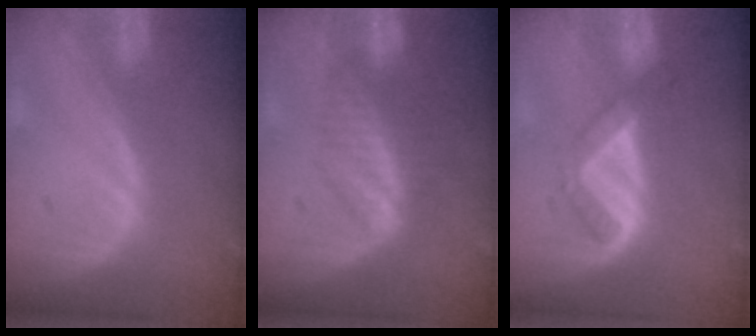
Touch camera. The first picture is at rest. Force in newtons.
{"total": 6.7, "press": 5.7, "slide": 3.5}
{"total": 5.2, "press": 4.4, "slide": 2.9}